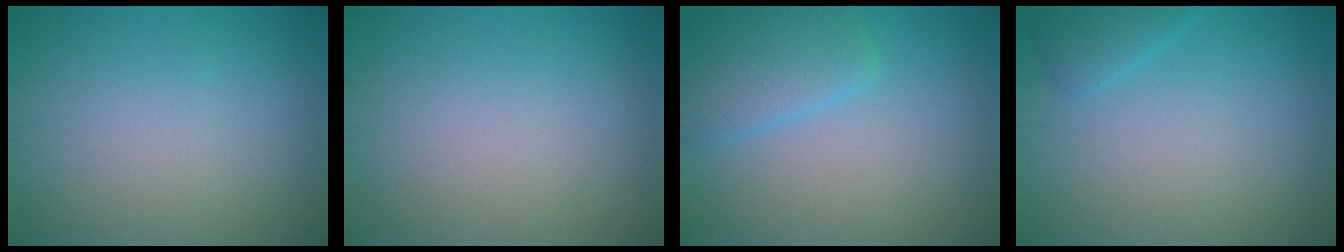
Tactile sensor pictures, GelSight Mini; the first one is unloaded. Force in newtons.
{"total": 0.0}
{"total": 3.6, "press": 3.5, "slide": 0.2}
{"total": 1.4, "press": 1.4, "slide": 0.1}